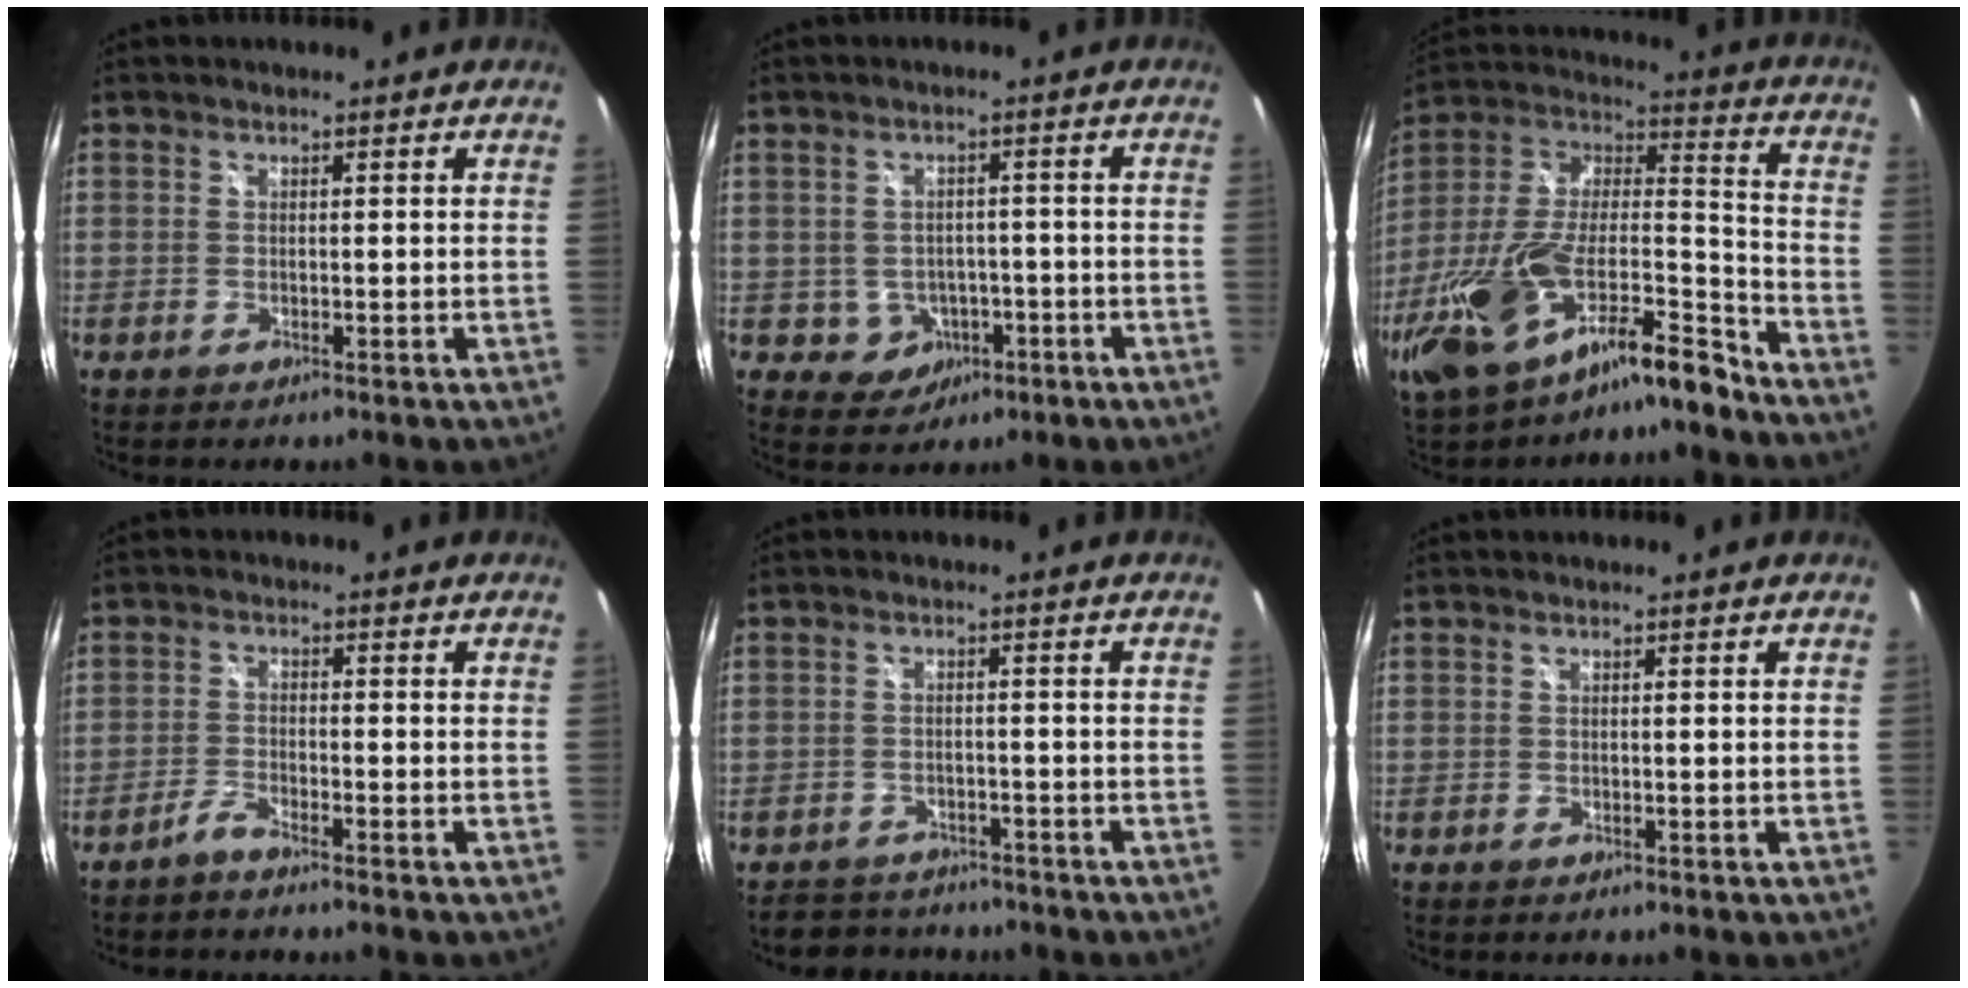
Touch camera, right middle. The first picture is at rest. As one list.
[{"total": 4.7, "force": [-1.3, 4.3, 1.3], "torque": [-0.040, 0.010, -0.003]}, {"total": 23.3, "force": [-16.2, 7.2, 15.1], "torque": [-0.286, -0.018, -0.283]}, {"total": 1.8, "force": [-1.6, -0.4, 0.7], "torque": [-0.029, 0.000, -0.039]}, {"total": 5.3, "force": [-4.9, 2.0, 0.6], "torque": [-0.022, 0.010, -0.076]}, {"total": 0.0}]